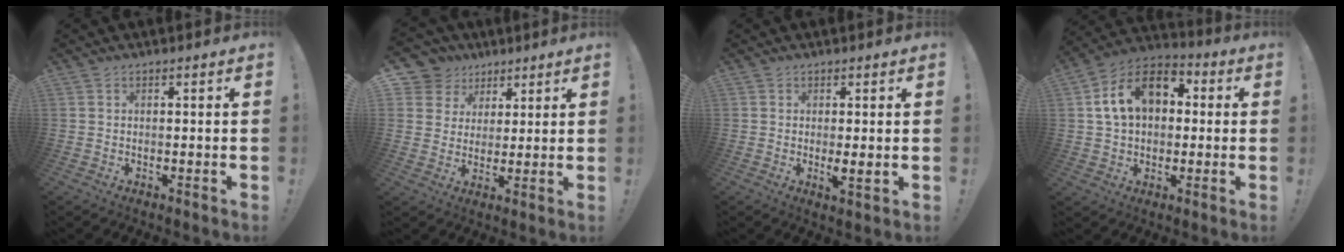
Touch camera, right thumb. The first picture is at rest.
{"total": 8.9, "force": [4.2, 7.6, 1.6], "torque": [-0.032, -0.026, 0.089]}
{"total": 3.0, "force": [0.8, 0.5, 2.8], "torque": [-0.030, -0.018, 0.012]}
{"total": 15.3, "force": [4.1, 10.4, 10.3], "torque": [-0.171, 0.006, 0.077]}